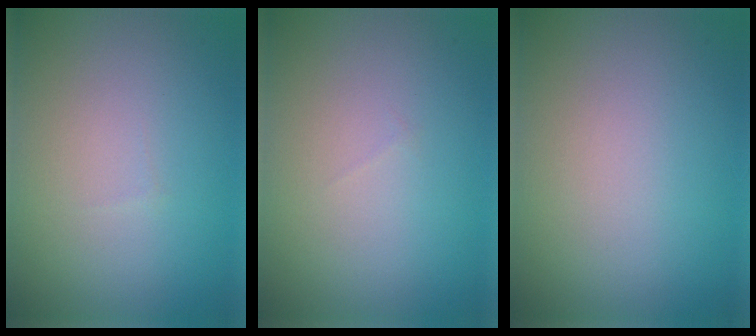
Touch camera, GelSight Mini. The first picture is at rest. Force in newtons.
{"total": 0.0}
{"total": 0.0}